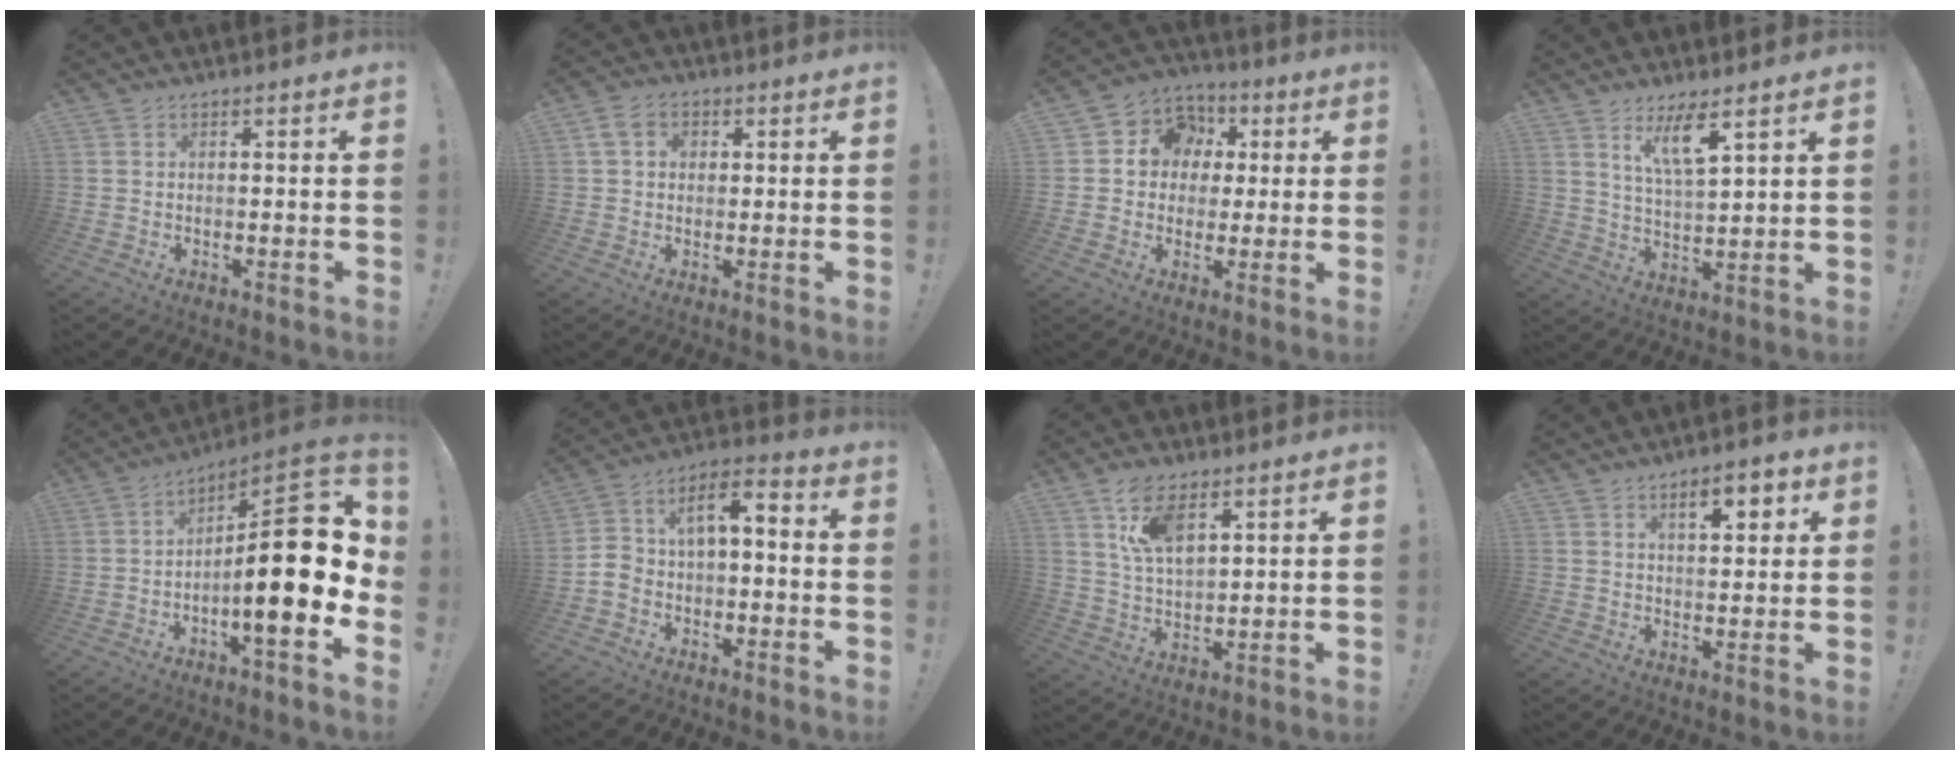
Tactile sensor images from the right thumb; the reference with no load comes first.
{"total": 6.4, "force": [2.2, 4.8, 3.6], "torque": [-0.064, 0.006, 0.045]}
{"total": 9.6, "force": [1.2, 9.0, 3.3], "torque": [-0.045, 0.001, 0.030]}
{"total": 9.7, "force": [6.3, 2.0, 7.1], "torque": [-0.122, -0.029, 0.107]}
{"total": 20.8, "force": [-1.7, 6.1, 19.8], "torque": [-0.296, 0.014, -0.022]}
{"total": 7.0, "force": [-3.0, 4.6, 4.3], "torque": [-0.079, 0.021, -0.054]}
{"total": 10.8, "force": [6.4, 5.5, 6.8], "torque": [-0.119, -0.021, 0.119]}
{"total": 7.4, "force": [3.5, 3.0, 5.8], "torque": [-0.073, -0.009, 0.053]}